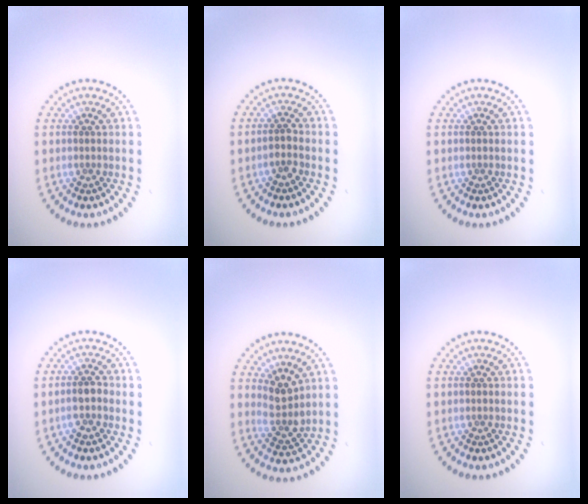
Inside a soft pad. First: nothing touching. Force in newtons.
{"total": 1.3, "press": 1.1, "slide": 0.7}
{"total": 0.0}
{"total": 1.8, "press": 1.6, "slide": 0.9}
{"total": 2.7, "press": 2.2, "slide": 1.6}
{"total": 0.0}